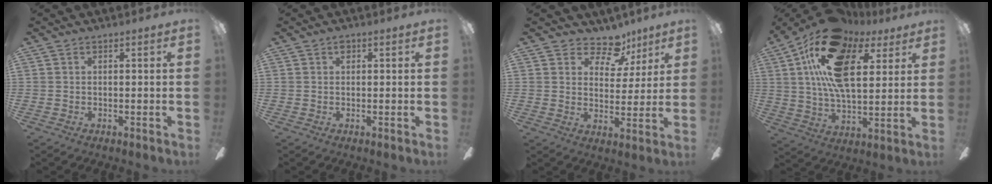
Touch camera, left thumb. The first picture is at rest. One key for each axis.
{"total": 1.2, "fx": 0.6, "fy": 0.8, "fz": 0.7, "tx": -0.007, "ty": 0.000, "tz": 0.009}
{"total": 9.8, "fx": 6.9, "fy": 5.5, "fz": 4.2, "tx": -0.052, "ty": -0.045, "tz": 0.122}
{"total": 21.4, "fx": 9.6, "fy": 10.8, "fz": 15.8, "tx": -0.302, "ty": -0.021, "tz": 0.161}